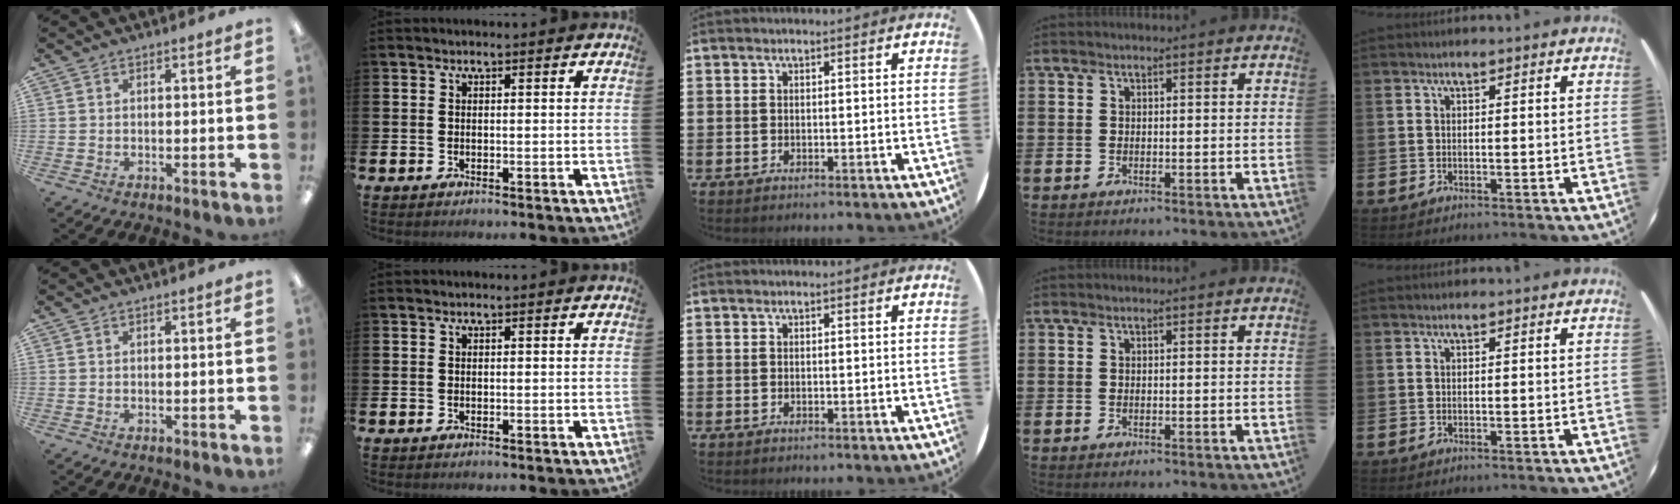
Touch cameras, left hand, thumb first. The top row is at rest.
{}